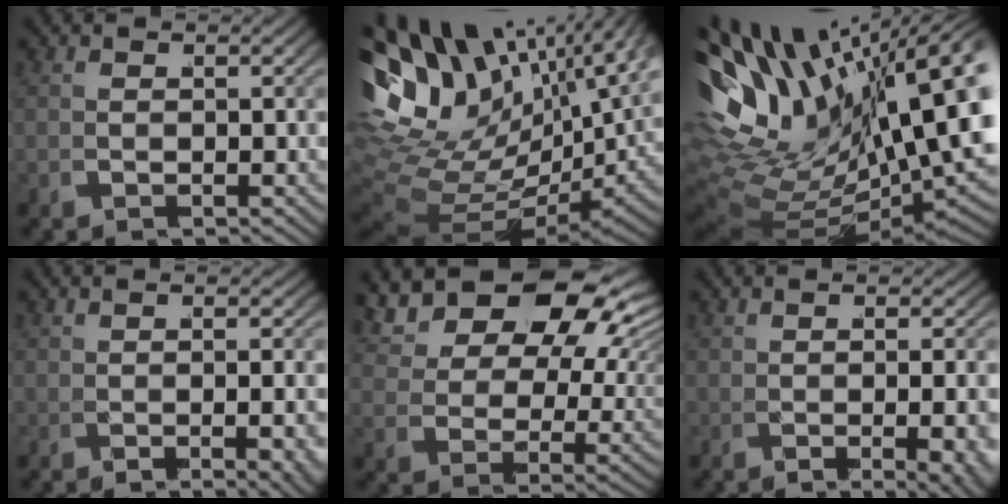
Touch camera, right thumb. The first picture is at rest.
{"total": 16.4, "force": [2.5, 10.8, 12.1], "torque": [-0.251, -0.023, 0.051]}
{"total": 18.2, "force": [0.7, 11.2, 14.2], "torque": [-0.274, -0.035, 0.031]}
{"total": 2.8, "force": [-0.9, 1.0, 2.5], "torque": [-0.046, -0.009, -0.012]}
{"total": 11.8, "force": [5.4, 6.2, 8.4], "torque": [-0.144, 0.019, 0.074]}
{"total": 3.9, "force": [-1.4, 1.2, 3.4], "torque": [-0.061, -0.015, -0.015]}